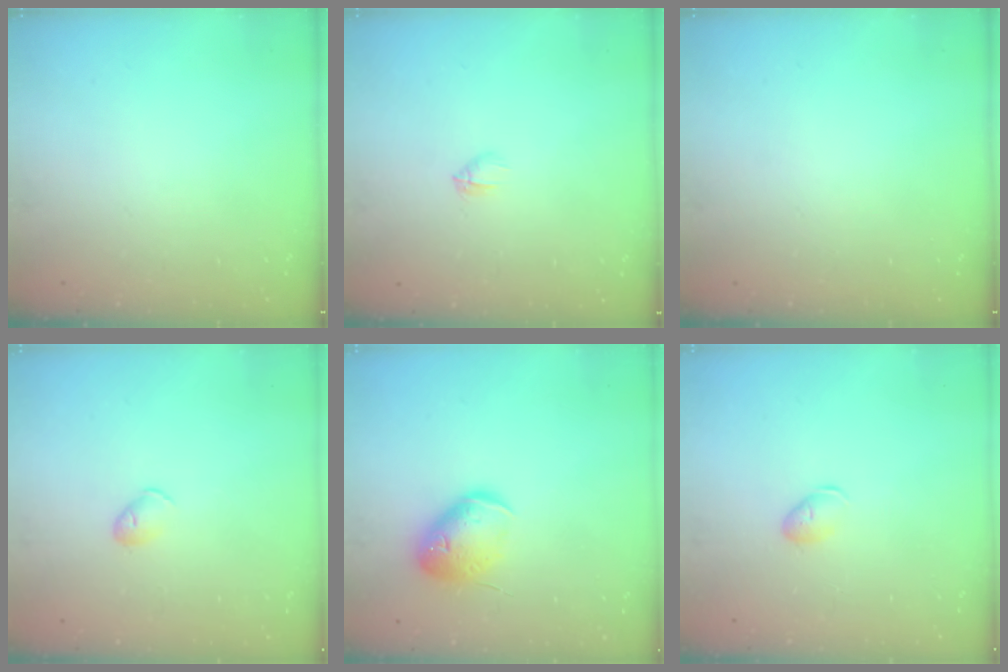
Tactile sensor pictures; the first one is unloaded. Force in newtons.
{"total": 2.7, "press": 2.5, "slide": 0.8}
{"total": 0.0}
{"total": 4.2, "press": 4.1, "slide": 0.8}
{"total": 13.4, "press": 13.2, "slide": 2.0}
{"total": 5.9, "press": 5.8, "slide": 1.0}